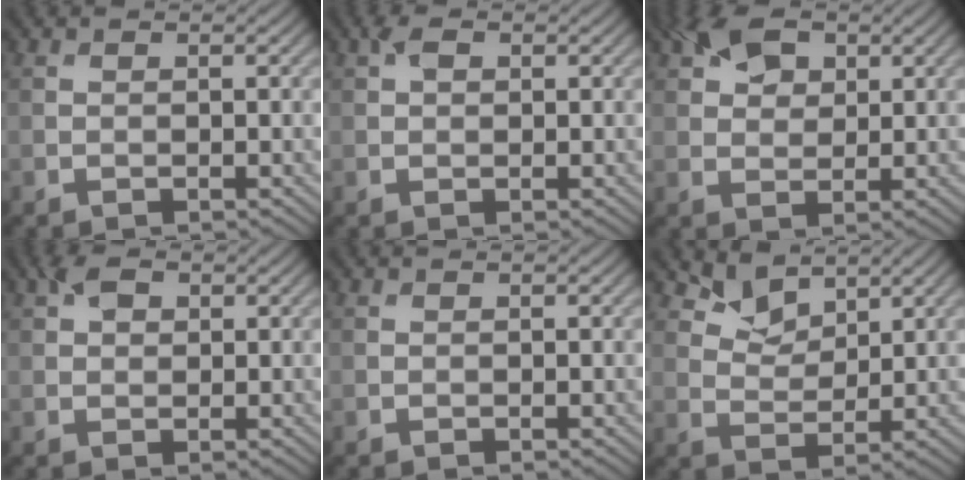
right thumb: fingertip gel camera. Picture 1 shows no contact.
{"total": 1.8, "force": [0.7, 1.1, 1.2], "torque": [-0.024, 0.005, 0.010]}
{"total": 5.5, "force": [2.8, 3.6, 3.1], "torque": [-0.062, 0.007, 0.049]}
{"total": 2.7, "force": [1.2, 1.8, 1.6], "torque": [-0.031, 0.006, 0.017]}
{"total": 0.0}
{"total": 4.2, "force": [3.3, 2.1, 1.6], "torque": [-0.041, -0.008, 0.064]}